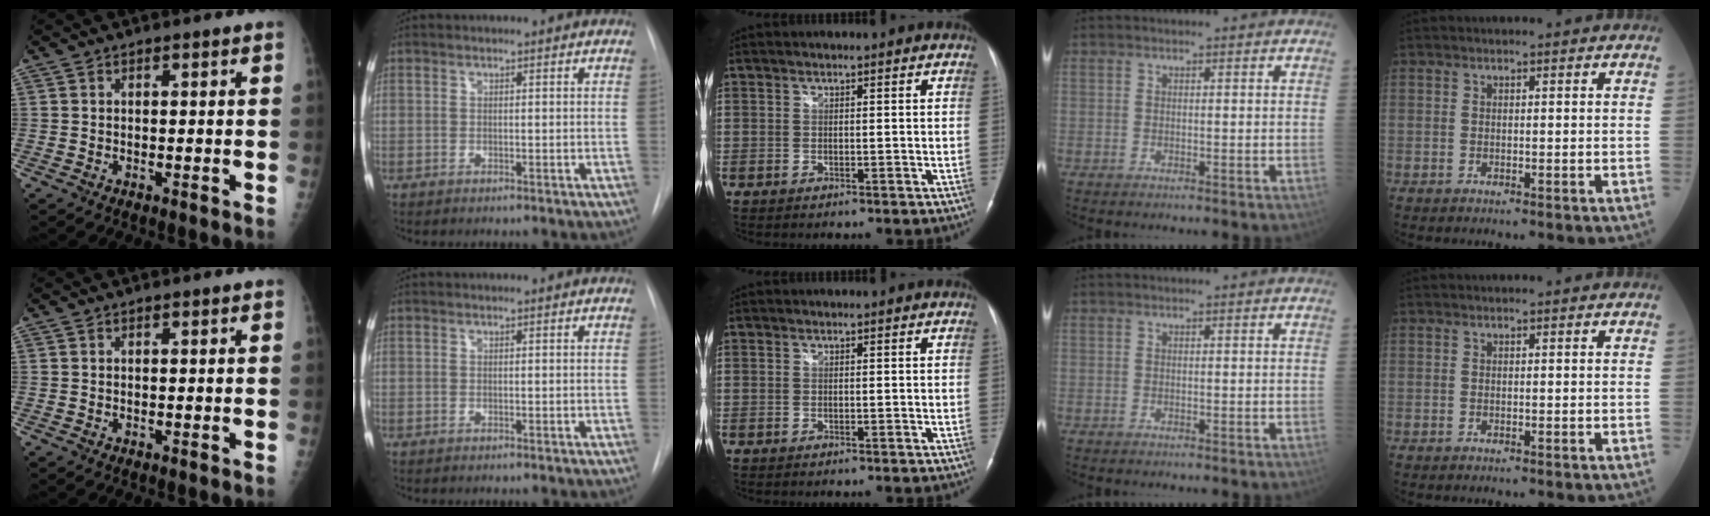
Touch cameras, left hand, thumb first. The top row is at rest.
{}